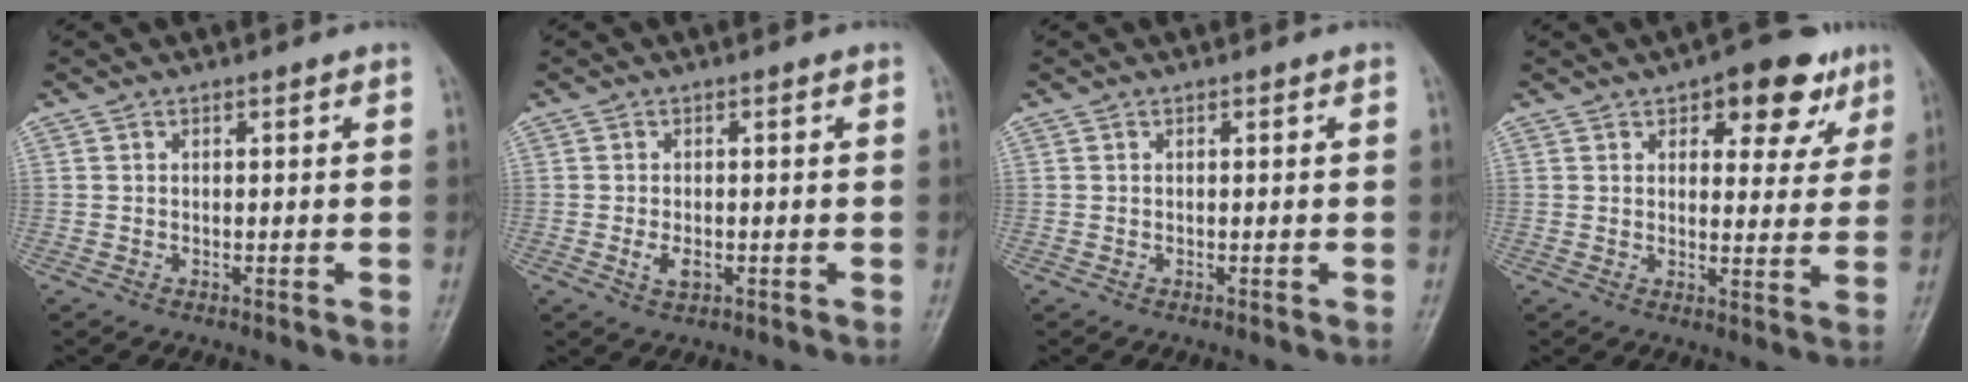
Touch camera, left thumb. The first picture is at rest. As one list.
[{"total": 2.5, "force": [-0.5, 1.4, 2.0], "torque": [-0.034, -0.003, -0.009]}, {"total": 0.0}, {"total": 10.8, "force": [5.9, 5.4, 7.2], "torque": [-0.046, -0.019, 0.072]}]